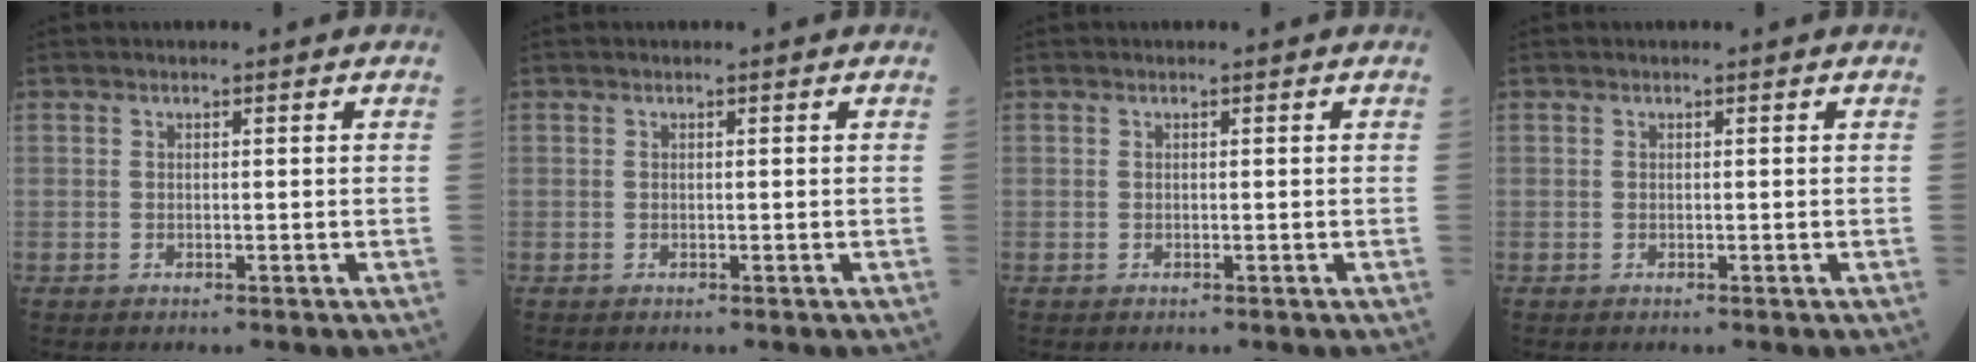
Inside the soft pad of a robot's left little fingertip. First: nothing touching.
{"total": 0.0}
{"total": 0.0}
{"total": 0.0}